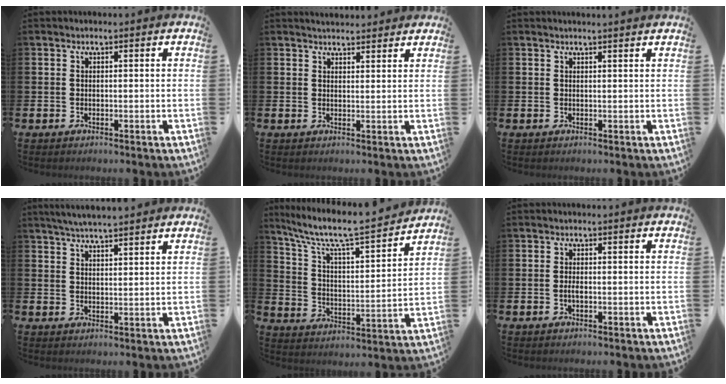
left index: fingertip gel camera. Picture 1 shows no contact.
{"total": 2.8, "force": [2.7, 0.5, -0.1], "torque": [0.005, -0.015, 0.049]}
{"total": 0.8, "force": [0.8, -0.2, 0.1], "torque": [0.006, -0.004, 0.013]}
{"total": 4.6, "force": [4.4, 0.0, 1.1], "torque": [-0.031, -0.015, 0.080]}
{"total": 8.7, "force": [7.6, 1.2, 4.1], "torque": [-0.115, -0.053, 0.124]}
{"total": 1.0, "force": [-0.2, 0.3, 0.9], "torque": [-0.013, -0.002, -0.005]}